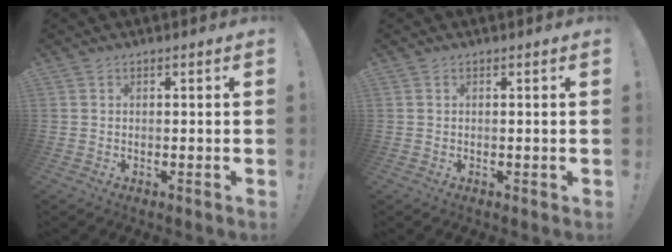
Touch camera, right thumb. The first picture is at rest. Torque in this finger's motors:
{"motor_torque": [0.00, 0.01, -0.28, 0.28, 0.06]}